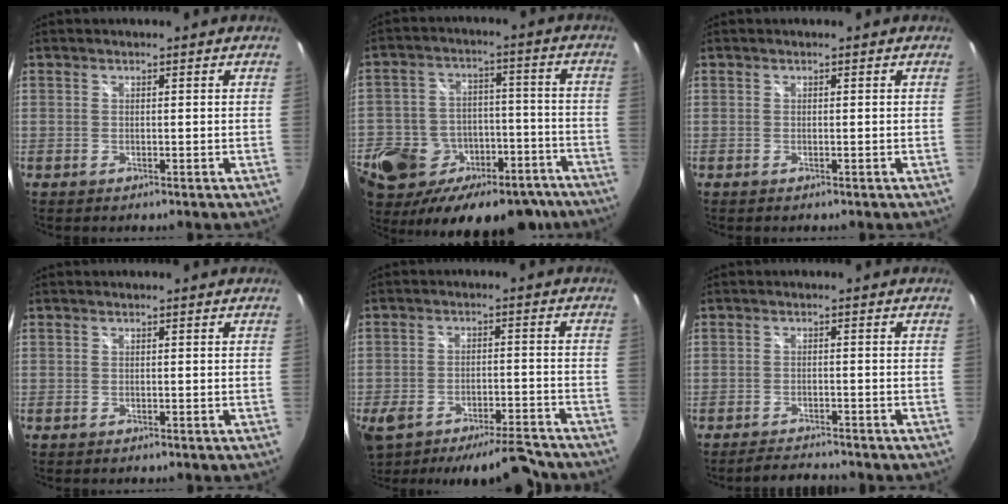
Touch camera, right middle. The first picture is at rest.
{"total": 28.7, "force": [-16.9, 18.1, 14.5], "torque": [-0.316, 0.000, -0.210]}
{"total": 0.0}
{"total": 0.0}
{"total": 14.5, "force": [-11.5, 5.1, 7.3], "torque": [-0.159, -0.019, -0.167]}
{"total": 3.7, "force": [-3.6, 0.2, 0.7], "torque": [-0.026, -0.002, -0.060]}